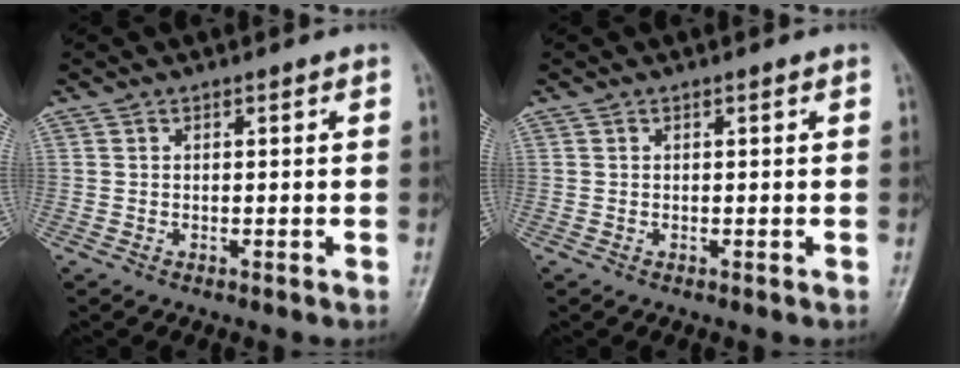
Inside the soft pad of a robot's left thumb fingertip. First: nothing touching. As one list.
[{"total": 0.0}]